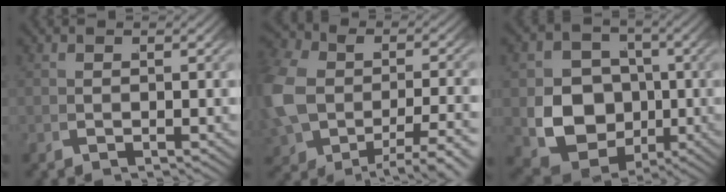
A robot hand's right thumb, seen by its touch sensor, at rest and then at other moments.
{"total": 8.1, "force": [-1.5, 5.8, 5.4], "torque": [-0.140, -0.031, 0.001]}
{"total": 12.8, "force": [-1.4, 10.8, 6.7], "torque": [-0.155, -0.066, -0.001]}